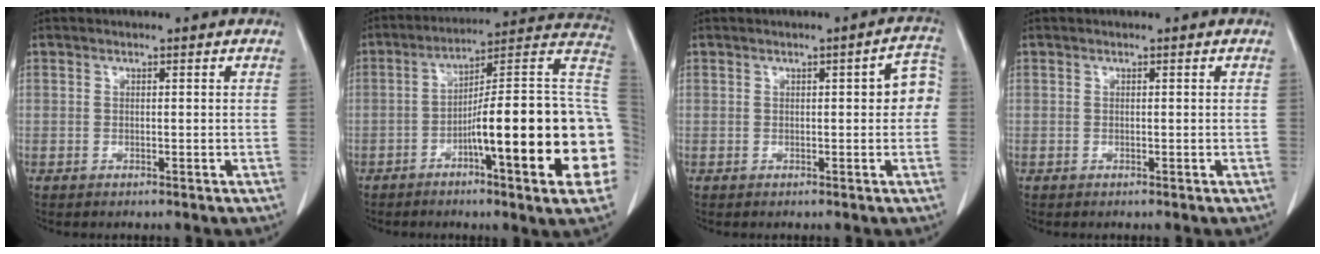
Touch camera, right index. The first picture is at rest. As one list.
[{"total": 24.0, "force": [-5.4, 1.6, 23.3], "torque": [-0.237, 0.019, -0.082]}, {"total": 4.3, "force": [0.3, 1.2, 4.1], "torque": [-0.037, 0.017, -0.003]}, {"total": 0.0}]